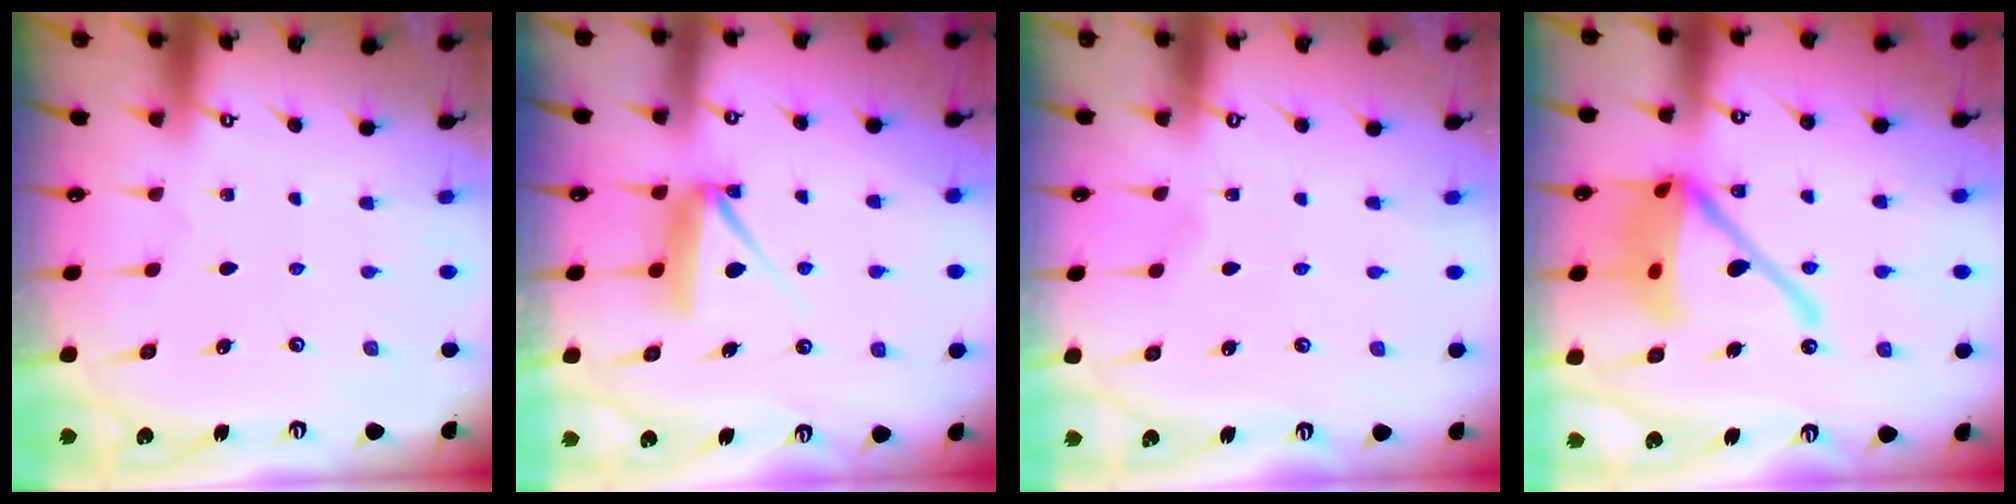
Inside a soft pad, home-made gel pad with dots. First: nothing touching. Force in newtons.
{"total": 8.1, "press": 8.1, "slide": 0.1}
{"total": 2.0, "press": 2.0, "slide": 0.3}
{"total": 18.8, "press": 18.6, "slide": 3.0}